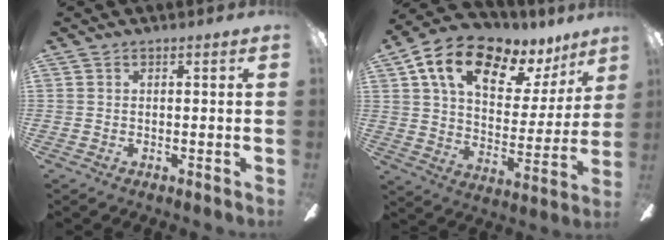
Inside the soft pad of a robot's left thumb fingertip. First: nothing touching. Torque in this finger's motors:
{"motor_torque": [0.70, 0.79, 1.74, -1.03, 0.18]}